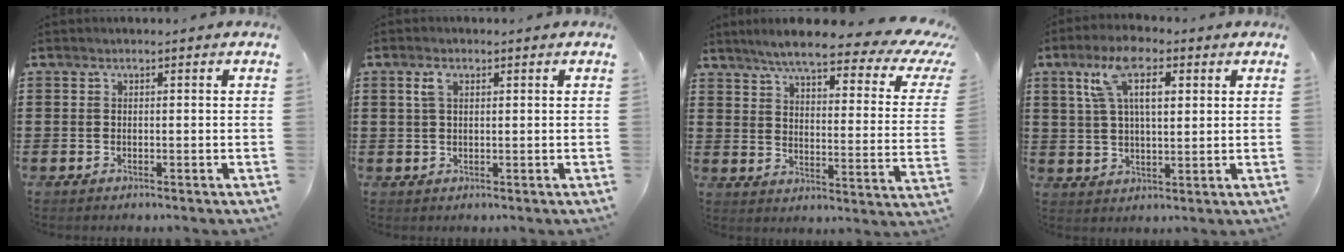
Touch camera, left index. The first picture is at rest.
{"total": 2.5, "force": [1.1, 1.1, 1.9], "torque": [-0.043, 0.006, 0.020]}
{"total": 7.6, "force": [5.9, 1.1, 4.7], "torque": [-0.101, -0.037, 0.093]}
{"total": 8.5, "force": [3.9, 3.4, 6.8], "torque": [-0.136, 0.011, 0.067]}